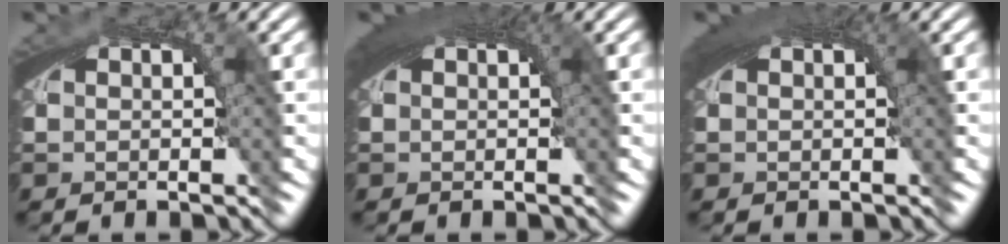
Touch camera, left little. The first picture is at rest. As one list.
[{"total": 2.8, "force": [1.1, 0.8, 2.5], "torque": [-0.030, 0.008, 0.014]}, {"total": 2.6, "force": [1.0, 0.7, 2.3], "torque": [-0.028, 0.008, 0.013]}]